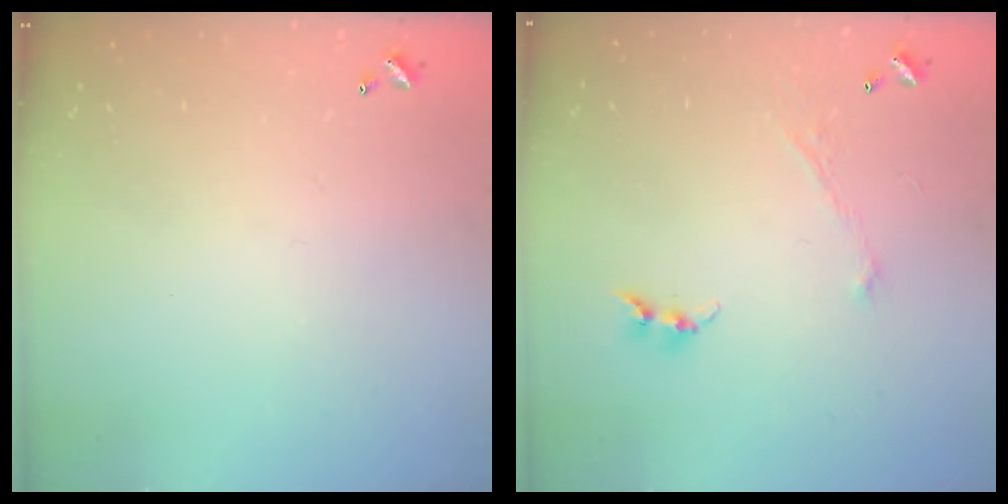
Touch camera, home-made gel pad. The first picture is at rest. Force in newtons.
{"total": 1.1, "press": 1.0, "slide": 0.6}